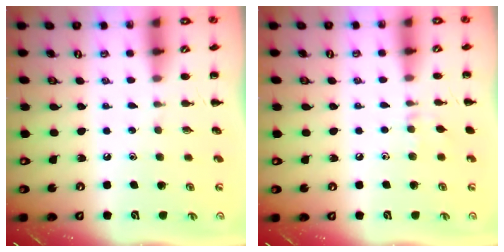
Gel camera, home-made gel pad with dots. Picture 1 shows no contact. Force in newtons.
{"total": 5.1, "press": 4.8, "slide": 1.6}